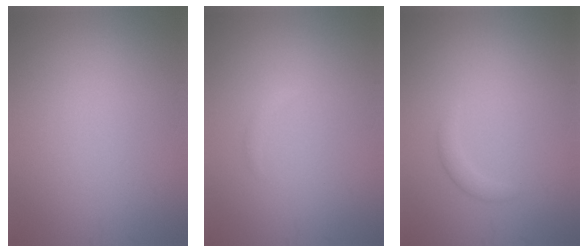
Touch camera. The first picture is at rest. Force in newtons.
{"total": 0.6, "press": 0.6, "slide": 0.0}
{"total": 1.1, "press": 1.1, "slide": 0.1}